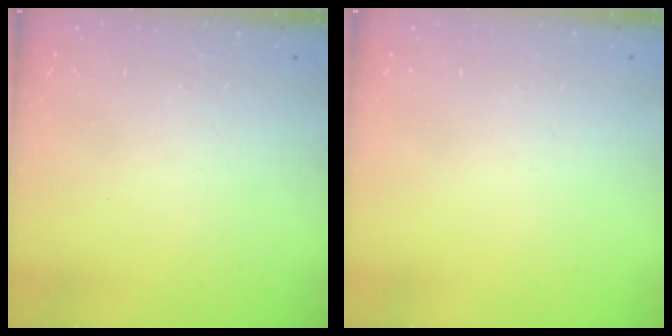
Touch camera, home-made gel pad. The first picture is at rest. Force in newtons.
{"total": 0.0}